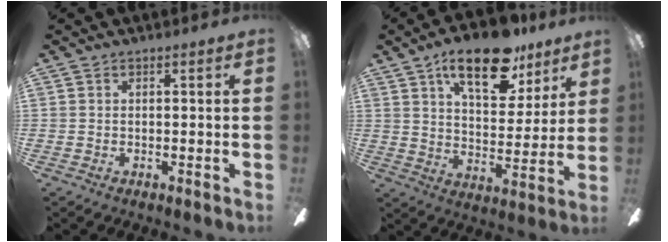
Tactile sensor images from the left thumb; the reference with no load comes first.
{"total": 18.8, "force": [12.3, 8.2, 11.6], "torque": [-0.174, -0.060, 0.204]}